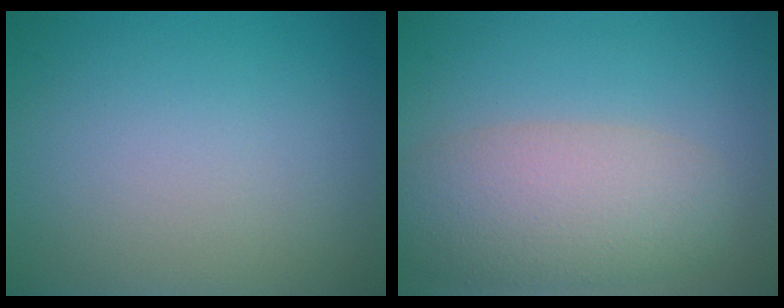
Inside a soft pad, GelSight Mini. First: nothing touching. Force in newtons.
{"total": 6.0, "press": 6.0, "slide": 0.4}